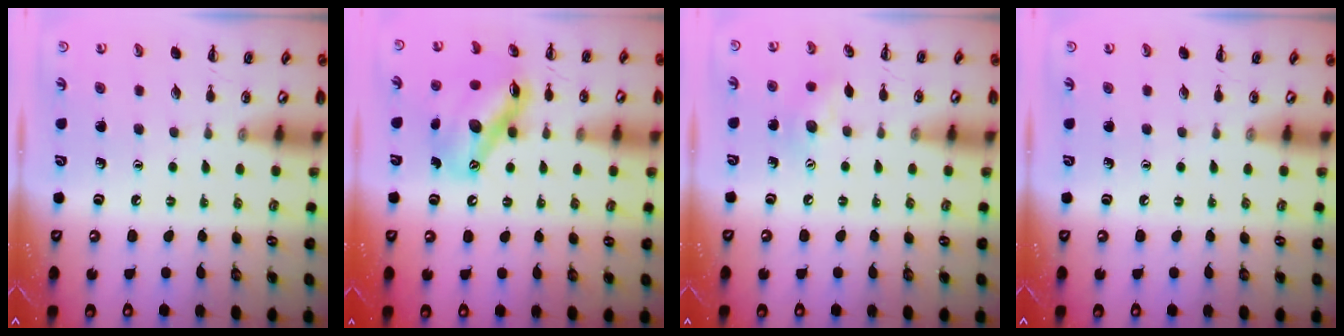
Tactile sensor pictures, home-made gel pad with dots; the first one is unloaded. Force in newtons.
{"total": 12.8, "press": 12.4, "slide": 3.4}
{"total": 7.7, "press": 7.7, "slide": 1.1}
{"total": 0.0}